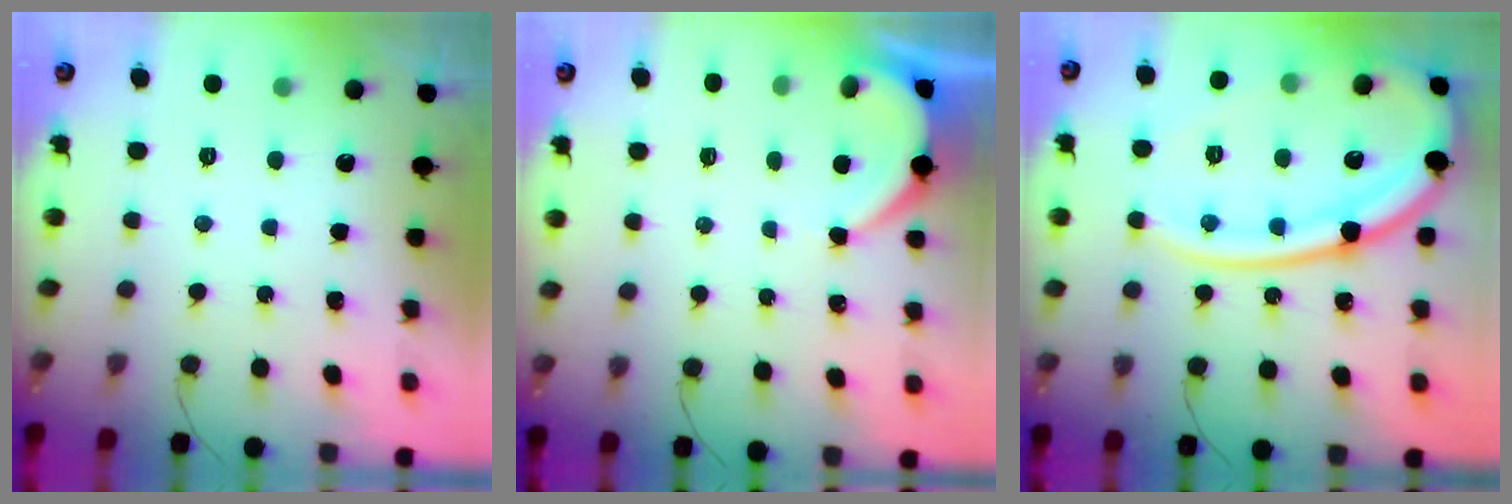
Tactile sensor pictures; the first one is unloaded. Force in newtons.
{"total": 3.7, "press": 3.6, "slide": 0.3}
{"total": 23.9, "press": 23.7, "slide": 2.6}